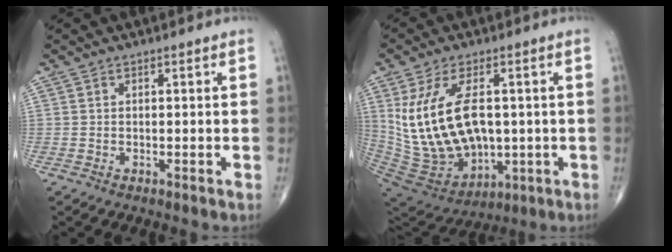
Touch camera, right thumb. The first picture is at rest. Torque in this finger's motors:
{"motor_torque": [0.26, 0.49, 1.50, 0.15, 0.60]}